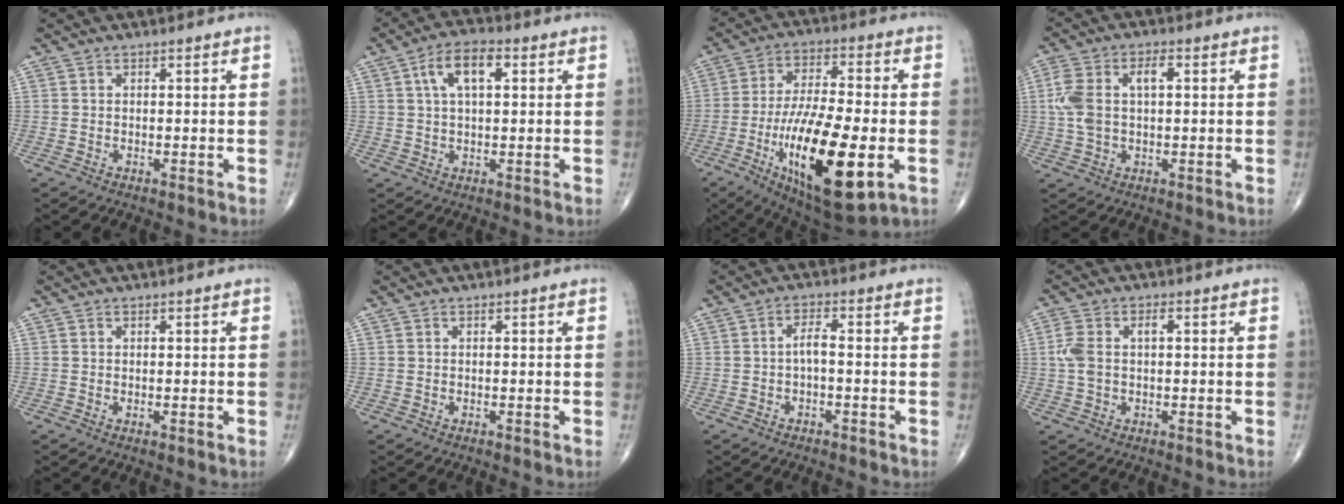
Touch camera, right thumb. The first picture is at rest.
{"total": 7.9, "force": [2.5, 3.7, 6.5], "torque": [-0.116, 0.011, 0.041]}
{"total": 22.9, "force": [-6.7, 7.4, 20.6], "torque": [-0.385, -0.008, -0.100]}
{"total": 8.7, "force": [1.2, 4.5, 7.3], "torque": [-0.170, 0.023, 0.027]}
{"total": 0.0}
{"total": 0.0}
{"total": 2.4, "force": [-0.6, 0.7, 2.2], "torque": [-0.041, 0.014, -0.011]}
{"total": 5.3, "force": [0.5, 2.8, 4.4], "torque": [-0.117, 0.020, 0.008]}